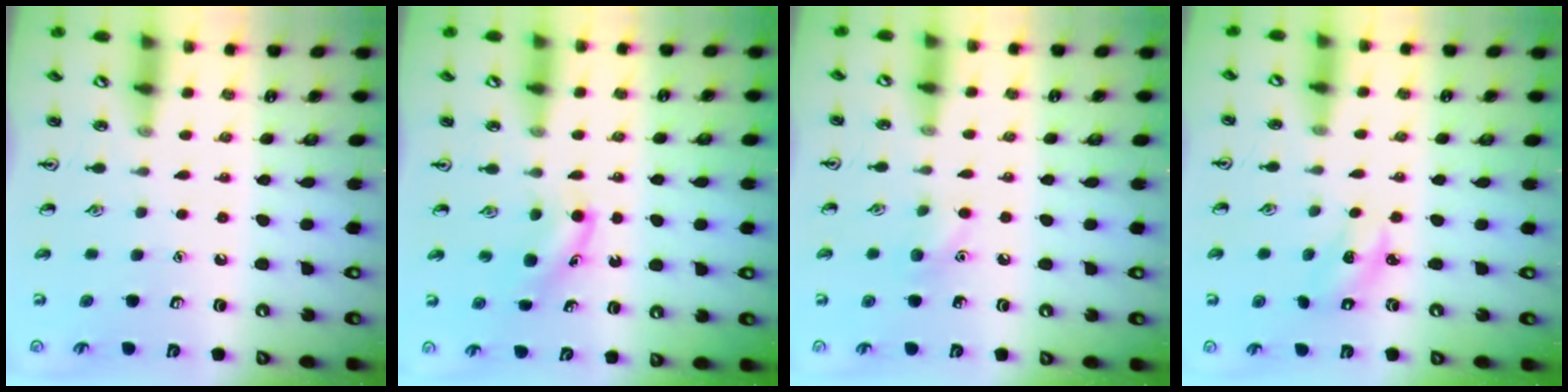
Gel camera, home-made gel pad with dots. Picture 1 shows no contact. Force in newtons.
{"total": 3.8, "press": 3.6, "slide": 1.3}
{"total": 6.7, "press": 6.4, "slide": 2.0}
{"total": 2.2, "press": 2.1, "slide": 0.4}